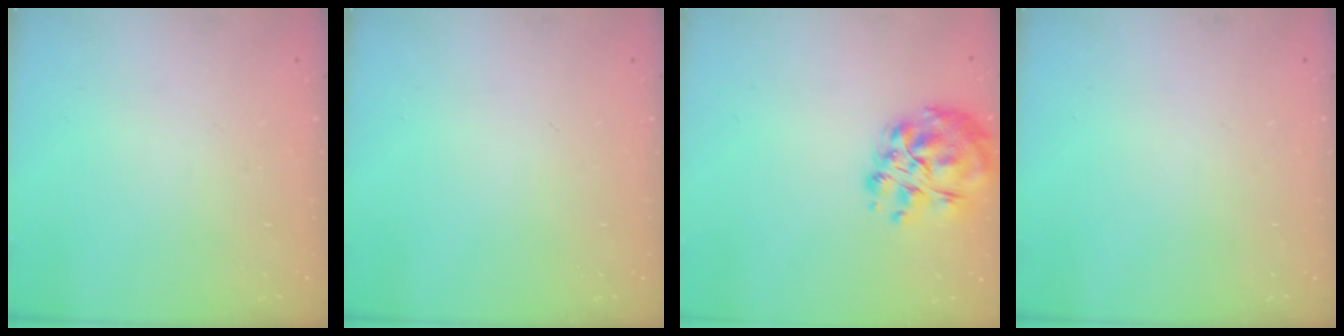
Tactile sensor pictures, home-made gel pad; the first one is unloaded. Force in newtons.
{"total": 0.0}
{"total": 12.2, "press": 11.9, "slide": 2.6}
{"total": 0.0}